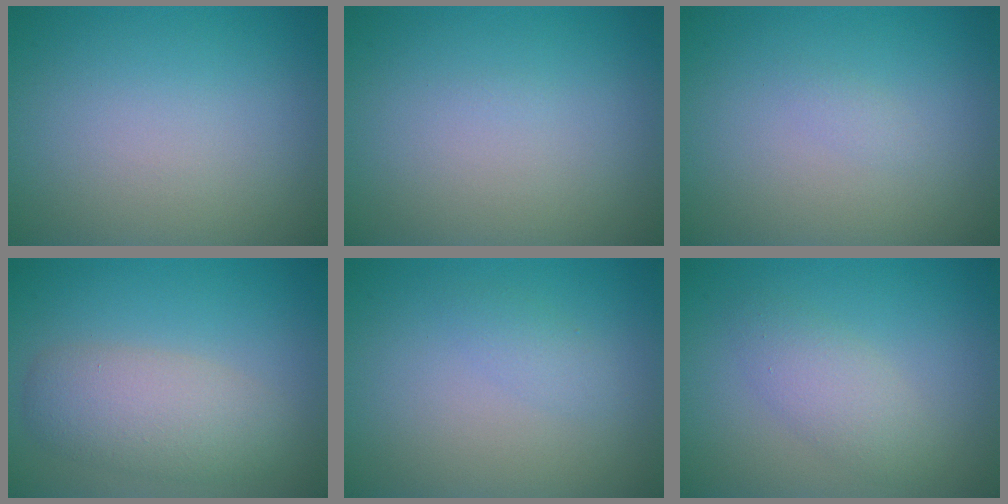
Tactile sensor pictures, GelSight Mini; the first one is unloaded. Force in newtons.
{"total": 0.0}
{"total": 0.6, "press": 0.6, "slide": 0.1}
{"total": 4.4, "press": 4.4, "slide": 0.2}
{"total": 1.2, "press": 1.2, "slide": 0.0}
{"total": 2.7, "press": 2.7, "slide": 0.2}